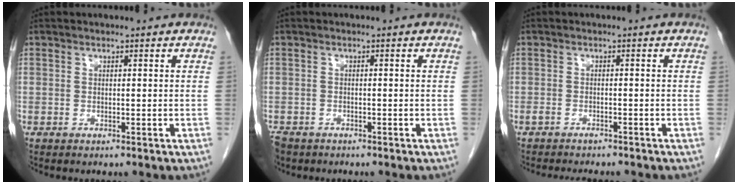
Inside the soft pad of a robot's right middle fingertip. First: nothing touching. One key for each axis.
{"total": 4.3, "fx": -3.3, "fy": 2.5, "fz": 1.2, "tx": -0.027, "ty": -0.005, "tz": -0.056}
{"total": 5.0, "fx": -4.5, "fy": 1.0, "fz": 1.9, "tx": -0.026, "ty": -0.003, "tz": -0.059}